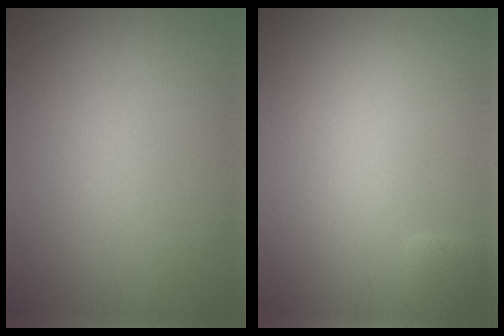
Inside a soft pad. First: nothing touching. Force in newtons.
{"total": 1.1, "press": 1.1, "slide": 0.2}